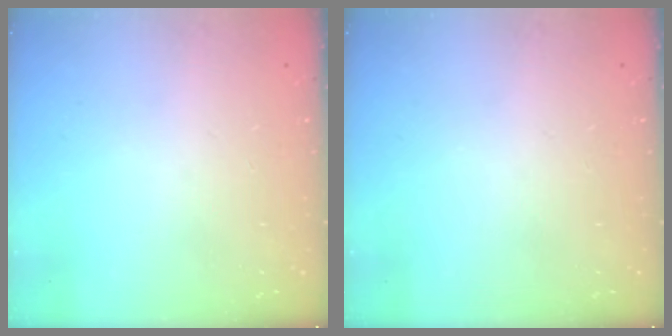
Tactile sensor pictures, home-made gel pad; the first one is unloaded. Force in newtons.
{"total": 0.0}